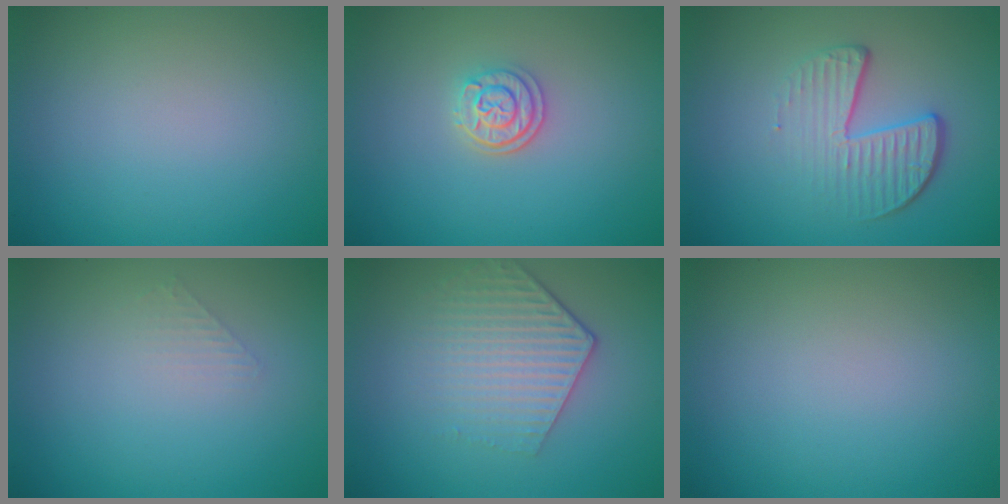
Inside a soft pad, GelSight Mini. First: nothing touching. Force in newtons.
{"total": 2.4, "press": 2.1, "slide": 1.1}
{"total": 4.3, "press": 2.8, "slide": 3.3}
{"total": 1.0, "press": 1.0, "slide": 0.1}
{"total": 4.3, "press": 3.2, "slide": 2.9}
{"total": 0.0}